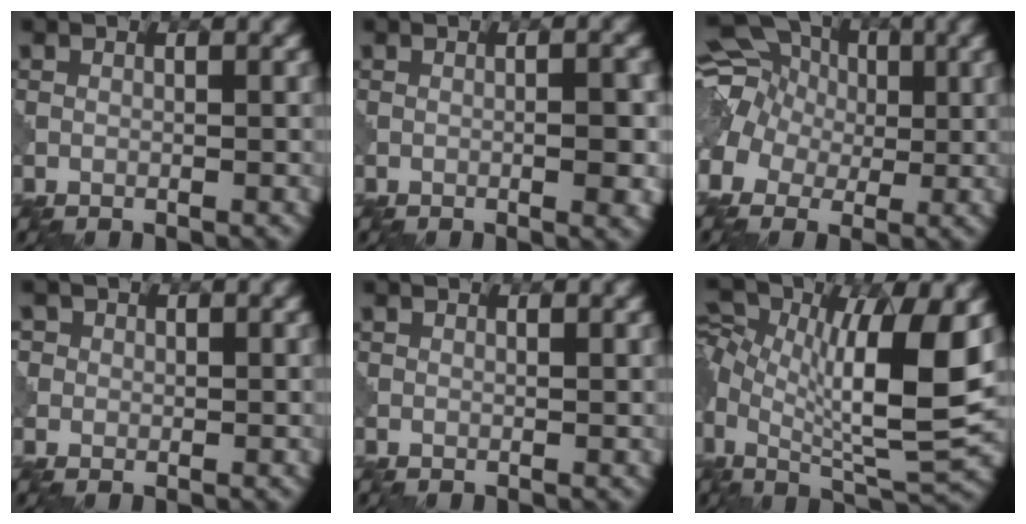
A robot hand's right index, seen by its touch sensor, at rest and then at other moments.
{"total": 2.9, "force": [-0.8, 0.7, 2.7], "torque": [-0.034, 0.005, -0.009]}
{"total": 11.2, "force": [2.0, 9.9, 4.9], "torque": [-0.137, 0.046, -0.006]}
{"total": 1.4, "force": [0.4, 1.3, -0.5], "torque": [0.010, 0.000, 0.005]}
{"total": 0.7, "force": [0.6, 0.3, 0.4], "torque": [0.001, 0.004, 0.002]}
{"total": 12.0, "force": [1.3, 4.5, 11.0], "torque": [-0.202, -0.002, 0.020]}